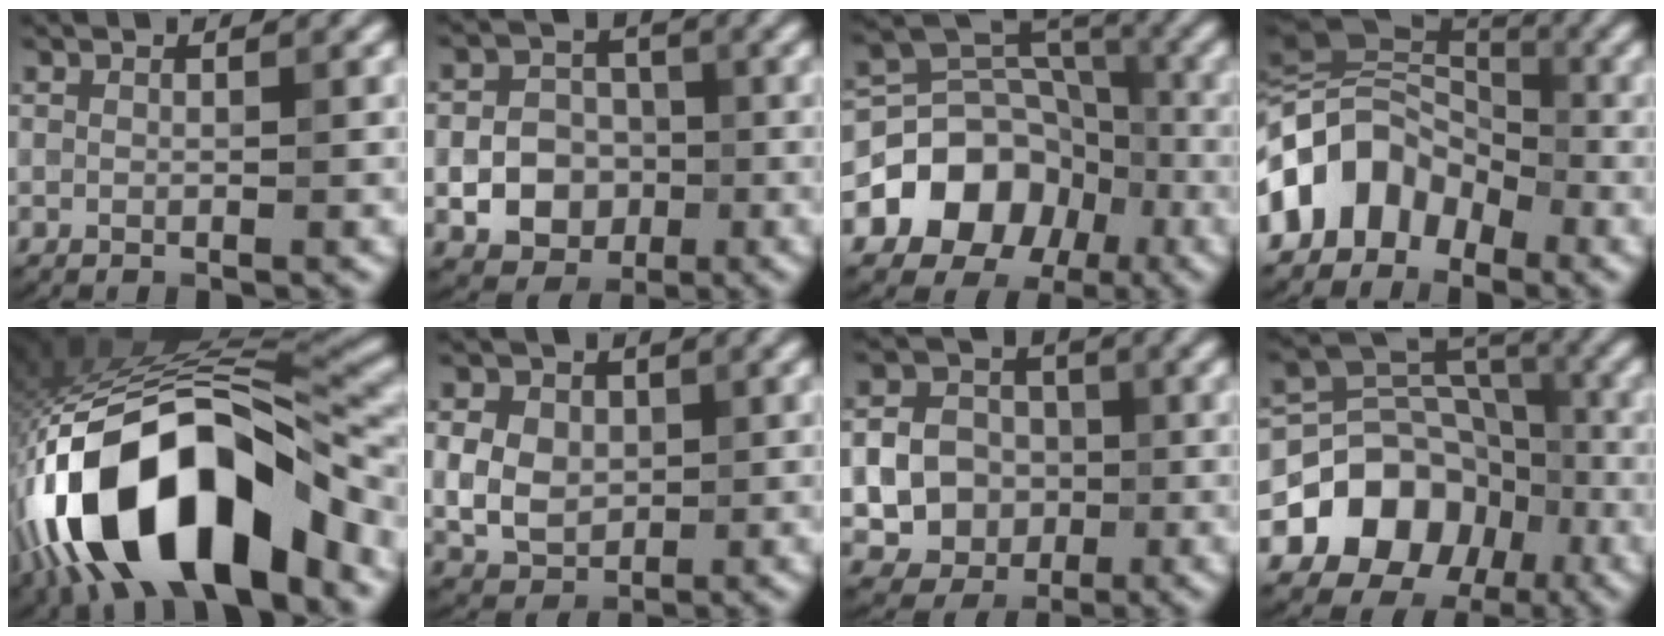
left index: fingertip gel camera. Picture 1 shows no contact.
{"total": 8.3, "force": [-2.1, 7.2, 3.6], "torque": [-0.049, -0.001, -0.055]}
{"total": 11.0, "force": [-4.4, 8.7, 5.1], "torque": [-0.089, 0.012, -0.091]}
{"total": 10.0, "force": [-3.6, 7.2, 5.9], "torque": [-0.109, 0.021, -0.088]}
{"total": 16.8, "force": [-6.9, 6.7, 13.8], "torque": [-0.242, -0.005, -0.106]}
{"total": 9.2, "force": [1.7, 7.5, 5.0], "torque": [-0.092, 0.037, 0.013]}
{"total": 10.1, "force": [-2.0, 9.1, 4.0], "torque": [-0.076, -0.011, -0.052]}
{"total": 12.7, "force": [-5.3, 10.2, 5.4], "torque": [-0.100, 0.001, -0.105]}